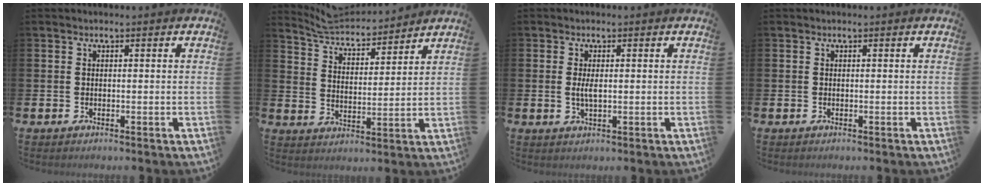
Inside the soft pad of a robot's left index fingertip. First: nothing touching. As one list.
[{"total": 5.9, "force": [5.8, 1.1, 0.5], "torque": [-0.042, -0.043, 0.101]}, {"total": 2.1, "force": [0.2, 0.7, 1.9], "torque": [-0.036, 0.001, 0.001]}, {"total": 0.0}]